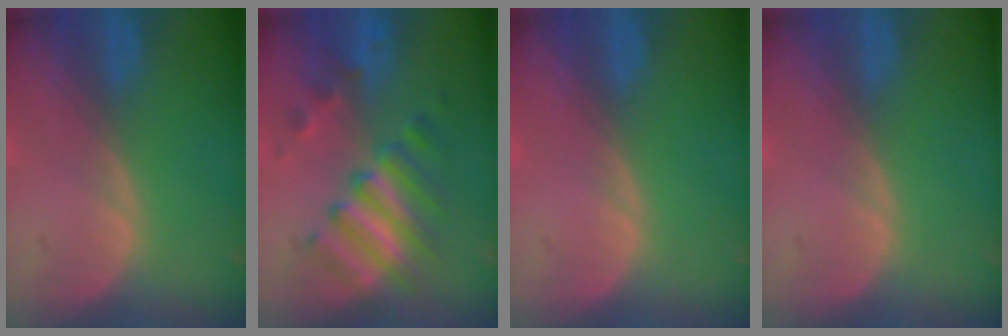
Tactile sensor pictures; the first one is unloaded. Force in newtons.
{"total": 7.6, "press": 7.6, "slide": 0.9}
{"total": 0.0}
{"total": 0.0}